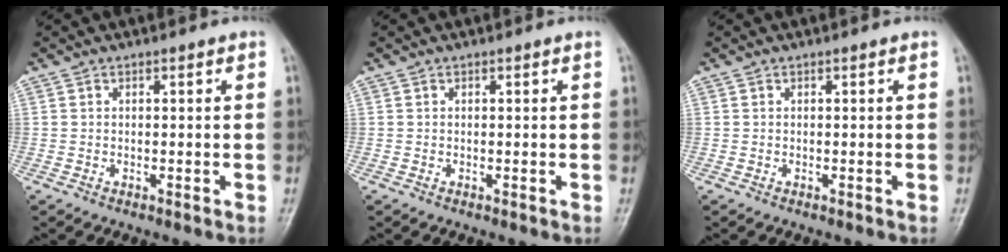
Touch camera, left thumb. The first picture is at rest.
{"total": 0.0}
{"total": 0.0}